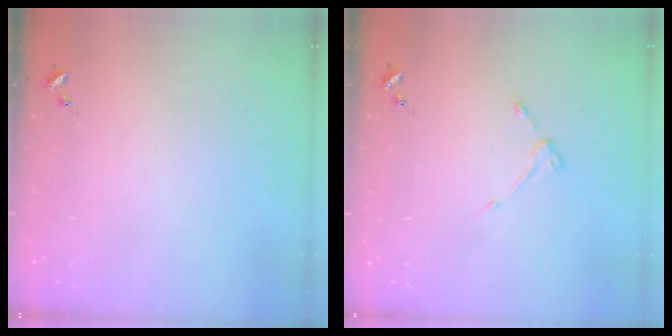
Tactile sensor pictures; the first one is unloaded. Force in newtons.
{"total": 3.7, "press": 3.7, "slide": 0.5}